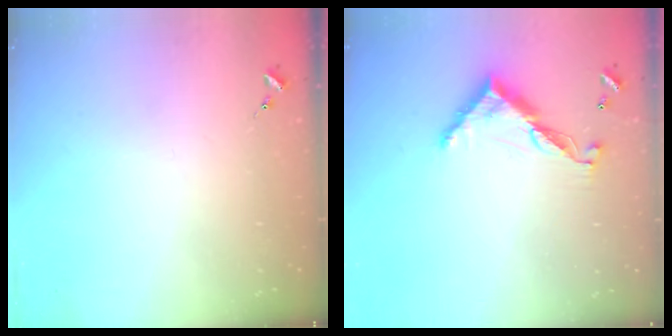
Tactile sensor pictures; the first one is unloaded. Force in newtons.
{"total": 10.6, "press": 10.6, "slide": 0.3}